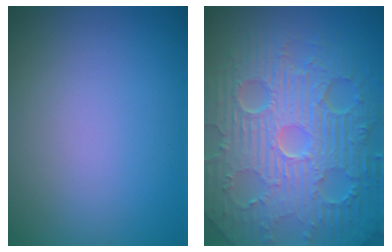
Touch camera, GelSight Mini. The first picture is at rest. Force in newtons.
{"total": 11.6, "press": 7.4, "slide": 8.9}